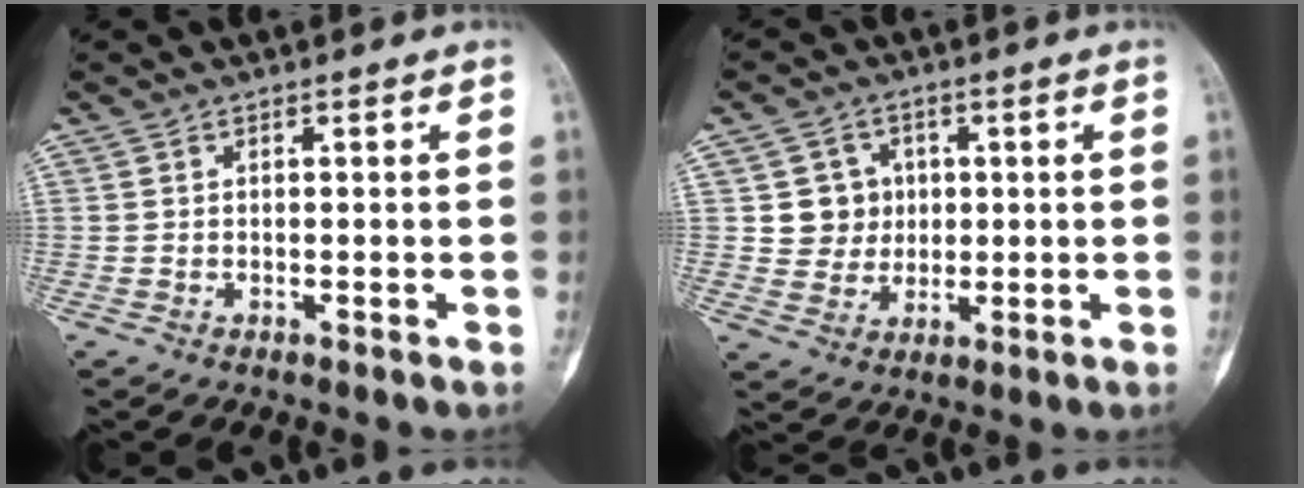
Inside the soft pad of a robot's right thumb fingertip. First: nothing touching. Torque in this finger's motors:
{"motor_torque": [0.01, 0.01, 0.11, -0.11, 0.00]}